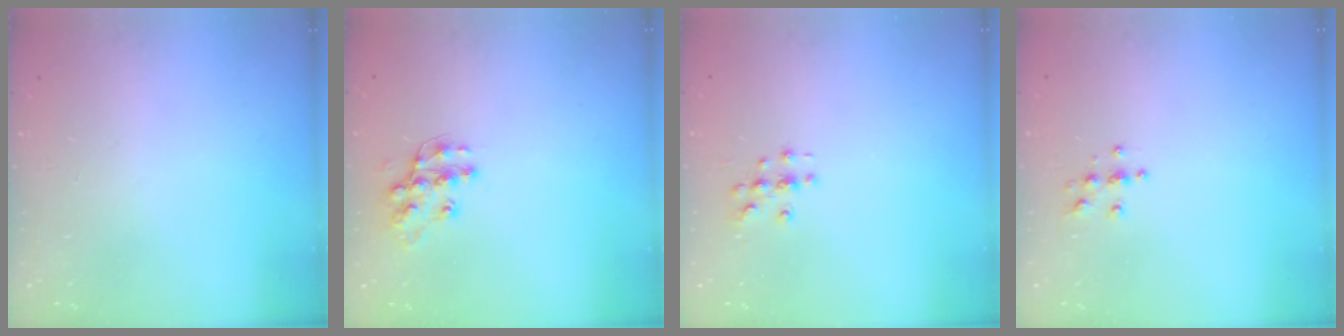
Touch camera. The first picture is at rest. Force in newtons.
{"total": 12.2, "press": 12.2, "slide": 0.9}
{"total": 3.9, "press": 3.8, "slide": 0.5}
{"total": 3.7, "press": 3.7, "slide": 0.4}